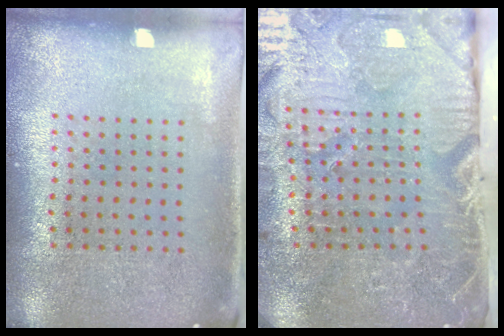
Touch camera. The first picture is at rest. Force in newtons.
{"total": 4.1, "press": 4.0, "slide": 1.0}